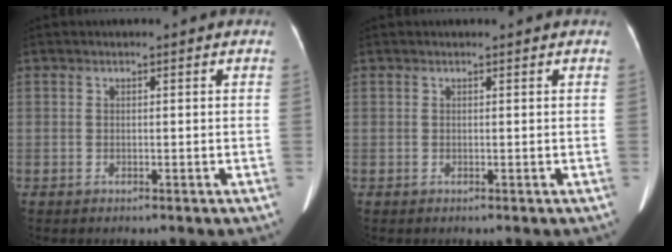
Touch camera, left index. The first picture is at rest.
{"total": 0.0}